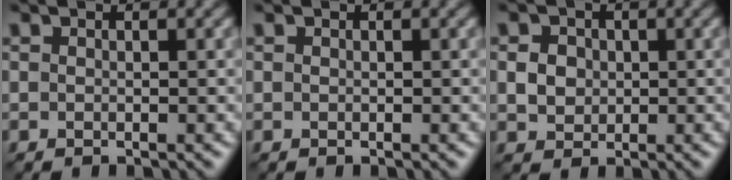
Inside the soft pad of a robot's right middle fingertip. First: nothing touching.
{"total": 0.0}
{"total": 2.2, "force": [0.1, 1.9, 1.0], "torque": [-0.020, -0.003, 0.003]}